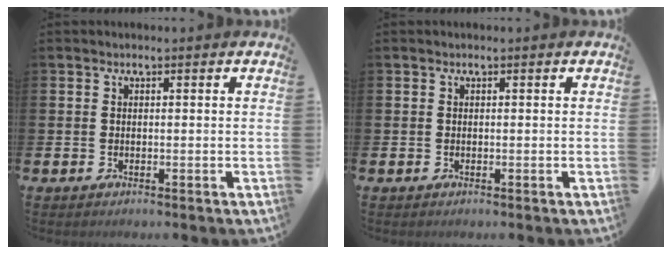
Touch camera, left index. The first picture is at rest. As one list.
[{"total": 0.0}]